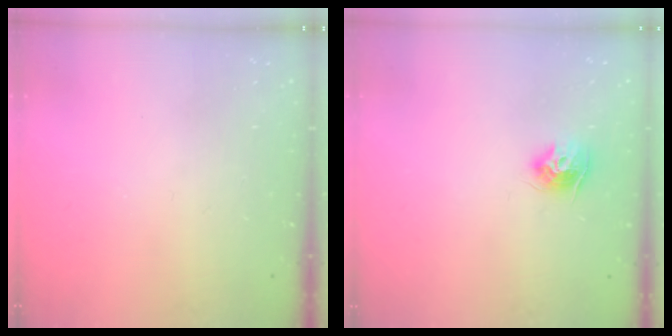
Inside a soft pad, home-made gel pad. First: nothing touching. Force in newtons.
{"total": 9.6, "press": 9.6, "slide": 0.7}